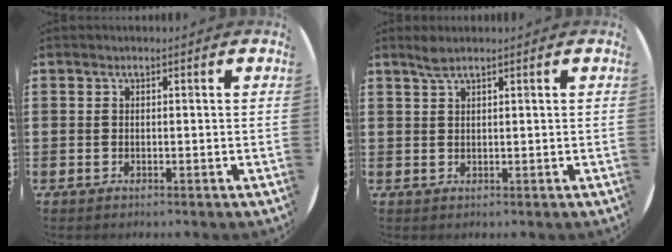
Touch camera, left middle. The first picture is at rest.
{"total": 1.5, "force": [1.2, 0.0, 0.9], "torque": [-0.018, 0.002, 0.022]}